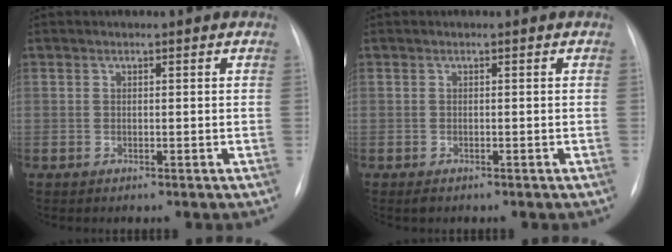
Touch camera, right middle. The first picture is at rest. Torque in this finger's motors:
{"motor_torque": [0.45, -0.21, 0.00, 0.02]}